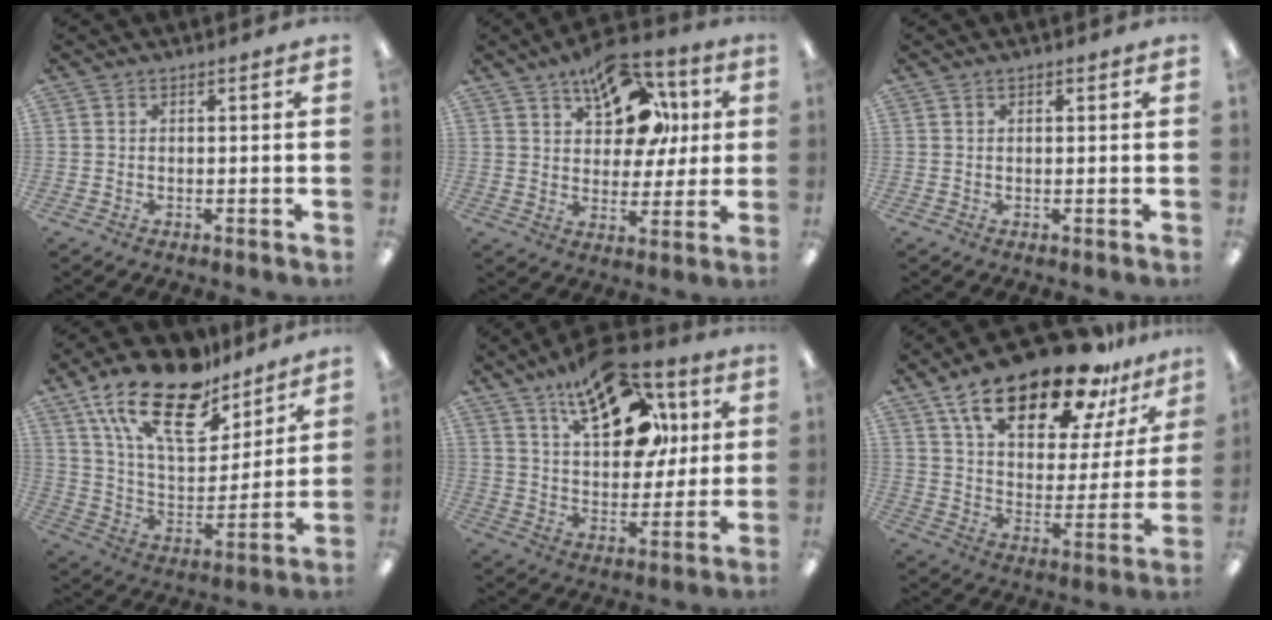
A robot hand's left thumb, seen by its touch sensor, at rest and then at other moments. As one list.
[{"total": 17.4, "force": [8.9, 10.5, 10.7], "torque": [-0.156, -0.032, 0.158]}, {"total": 0.5, "force": [0.3, 0.3, 0.3], "torque": [-0.005, 0.003, 0.005]}, {"total": 22.0, "force": [15.3, 9.8, 12.5], "torque": [-0.233, -0.085, 0.272]}, {"total": 21.7, "force": [12.1, 11.4, 13.9], "torque": [-0.204, -0.053, 0.205]}, {"total": 24.1, "force": [16.9, 9.4, 14.5], "torque": [-0.233, -0.101, 0.286]}]